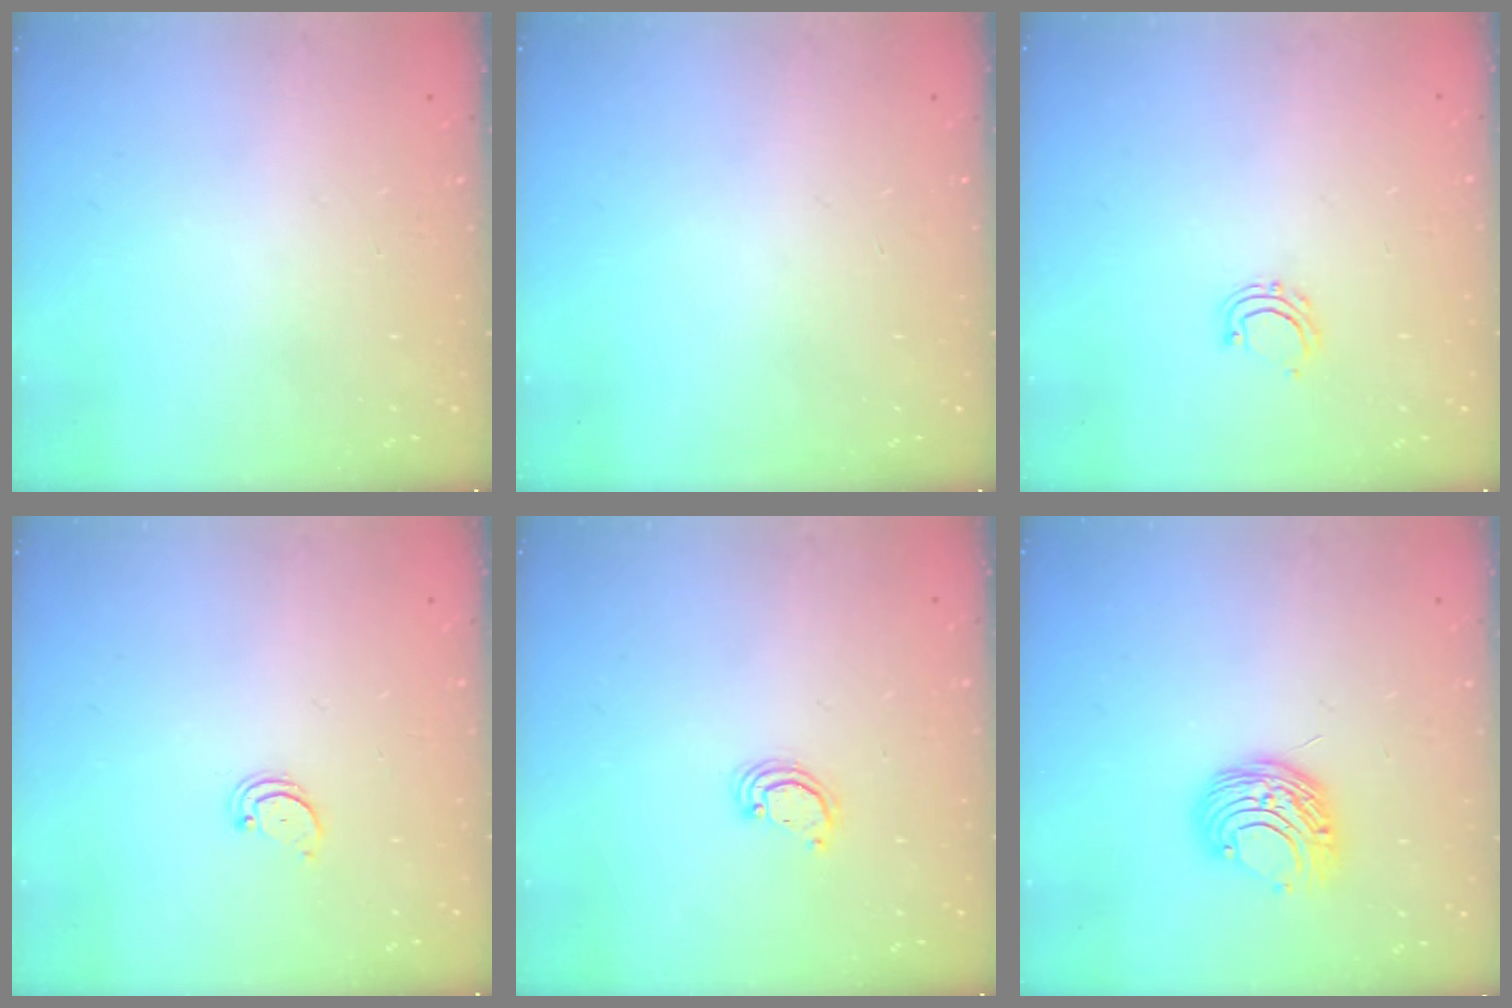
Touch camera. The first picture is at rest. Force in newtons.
{"total": 0.0}
{"total": 5.1, "press": 5.1, "slide": 0.7}
{"total": 2.0, "press": 2.0, "slide": 0.2}
{"total": 2.0, "press": 2.0, "slide": 0.2}
{"total": 9.5, "press": 9.4, "slide": 0.9}